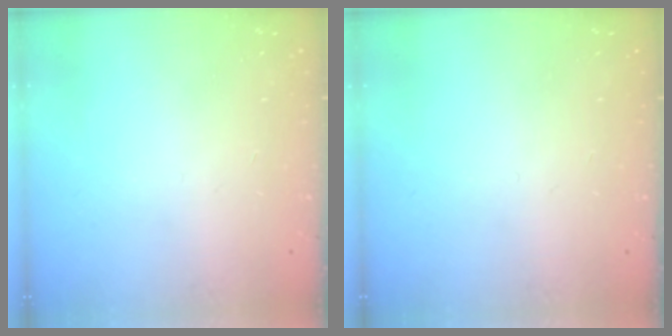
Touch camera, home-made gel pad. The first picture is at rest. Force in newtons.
{"total": 0.0}